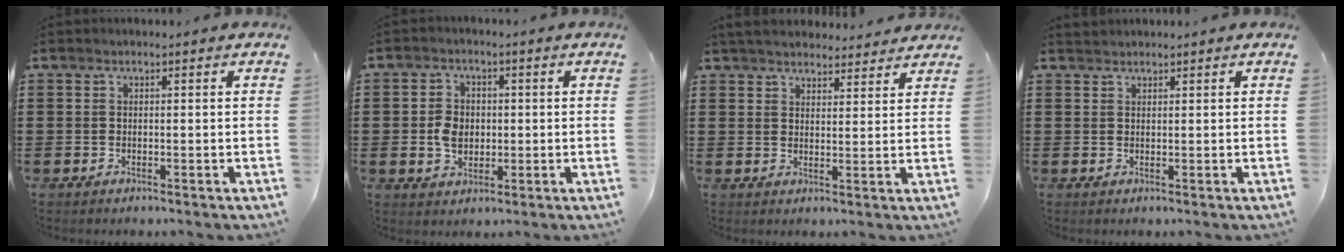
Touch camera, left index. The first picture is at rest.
{"total": 4.5, "force": [-0.2, 3.5, 2.8], "torque": [-0.061, 0.005, -0.009]}
{"total": 4.2, "force": [4.0, 0.7, 0.7], "torque": [-0.027, -0.011, 0.075]}
{"total": 1.0, "force": [1.0, 0.3, 0.0], "torque": [-0.003, 0.001, 0.020]}